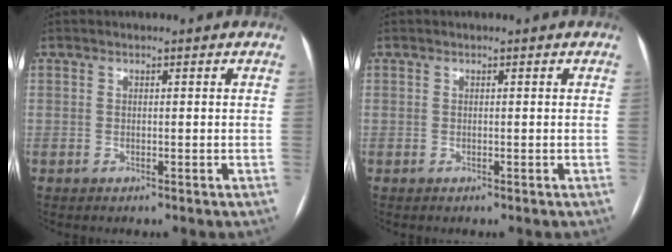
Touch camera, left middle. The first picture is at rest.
{"total": 0.0}